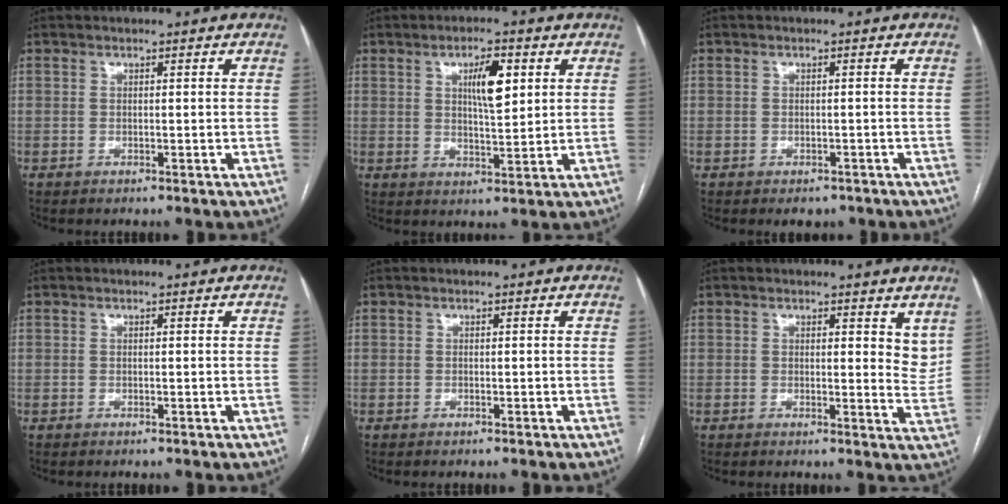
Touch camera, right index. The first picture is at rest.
{"total": 6.3, "force": [2.2, 1.6, 5.7], "torque": [-0.097, 0.005, 0.039]}
{"total": 2.4, "force": [-1.7, 1.6, 0.6], "torque": [-0.001, 0.004, -0.016]}
{"total": 0.0}
{"total": 0.0}
{"total": 4.3, "force": [3.0, 1.8, 2.6], "torque": [-0.021, -0.019, 0.029]}